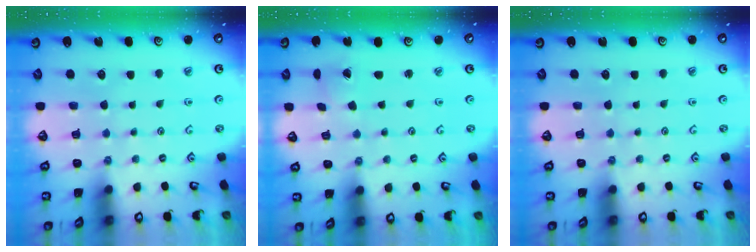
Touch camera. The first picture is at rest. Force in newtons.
{"total": 1.4, "press": 1.4, "slide": 0.1}
{"total": 0.0}